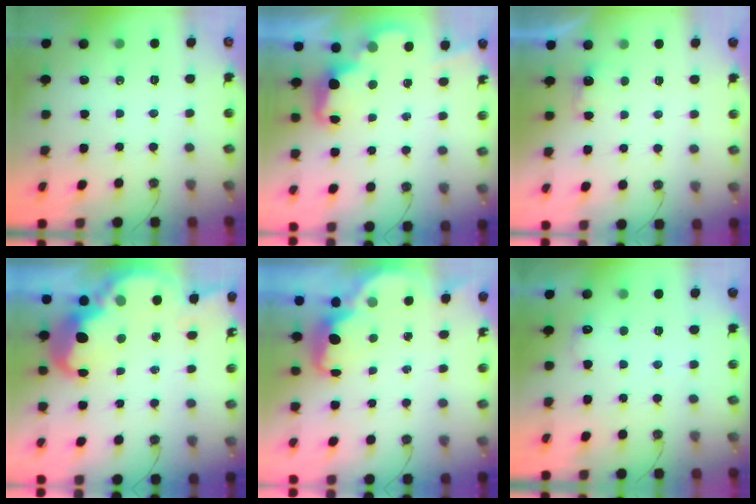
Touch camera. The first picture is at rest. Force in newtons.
{"total": 2.4, "press": 2.3, "slide": 0.5}
{"total": 2.3, "press": 2.2, "slide": 0.9}
{"total": 10.1, "press": 10.1, "slide": 0.7}
{"total": 2.3, "press": 2.2, "slide": 0.6}
{"total": 5.3, "press": 5.3, "slide": 0.5}